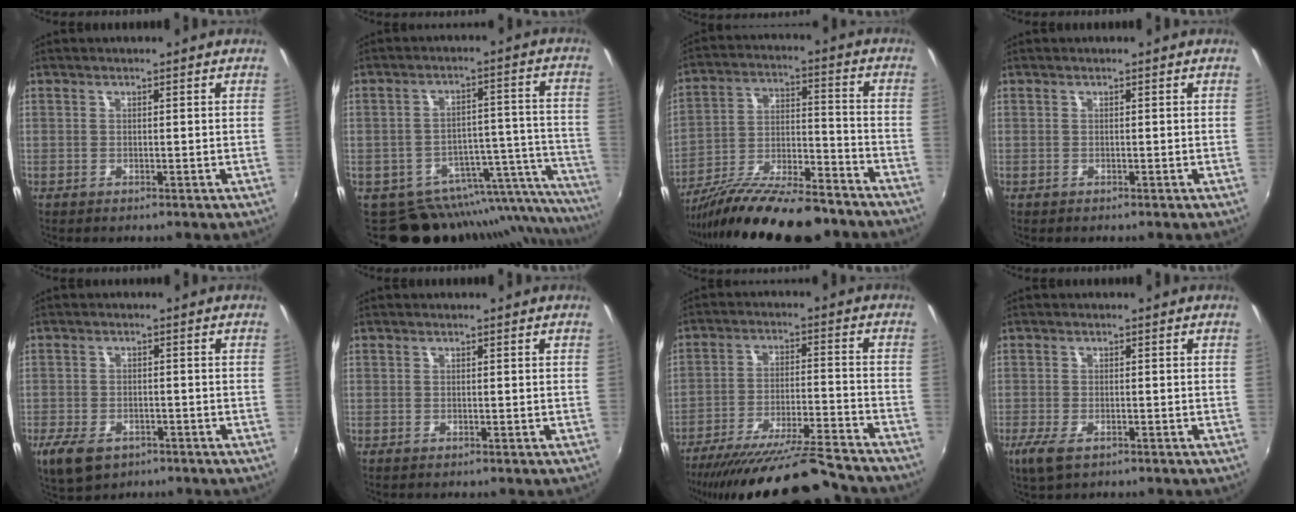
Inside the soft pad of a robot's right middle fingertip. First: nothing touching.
{"total": 20.3, "force": [-17.0, 7.8, 7.9], "torque": [-0.074, 0.021, -0.222]}
{"total": 19.9, "force": [-15.9, 4.8, 10.9], "torque": [-0.197, -0.021, -0.252]}
{"total": 0.0}
{"total": 7.9, "force": [-4.7, 4.5, 4.5], "torque": [-0.108, -0.022, -0.082]}
{"total": 0.0}
{"total": 22.5, "force": [-20.2, 2.2, 9.7], "torque": [-0.179, -0.040, -0.303]}
{"total": 4.5, "force": [-2.6, 1.9, 3.1], "torque": [-0.073, -0.014, -0.048]}